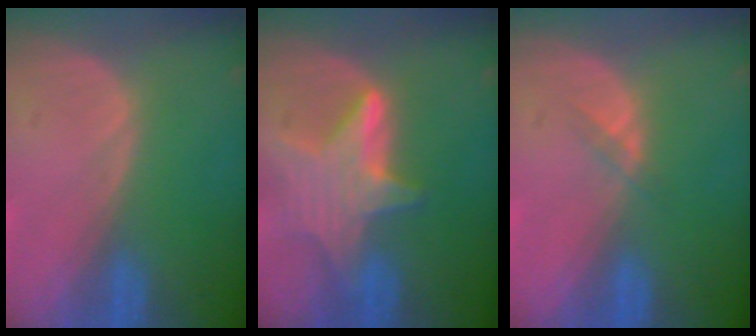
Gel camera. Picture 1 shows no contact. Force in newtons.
{"total": 6.6, "press": 6.6, "slide": 0.2}
{"total": 1.4, "press": 1.1, "slide": 0.8}